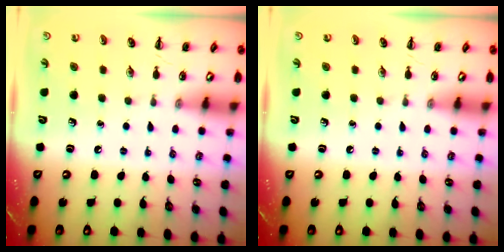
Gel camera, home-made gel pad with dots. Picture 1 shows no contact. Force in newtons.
{"total": 0.0}